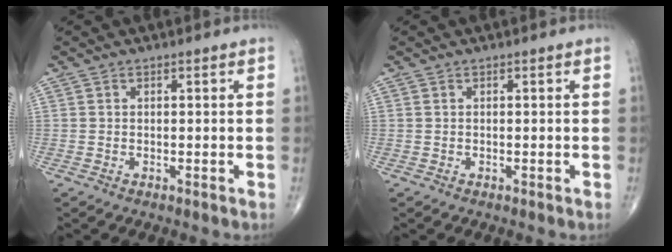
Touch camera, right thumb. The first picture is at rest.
{"total": 0.0}